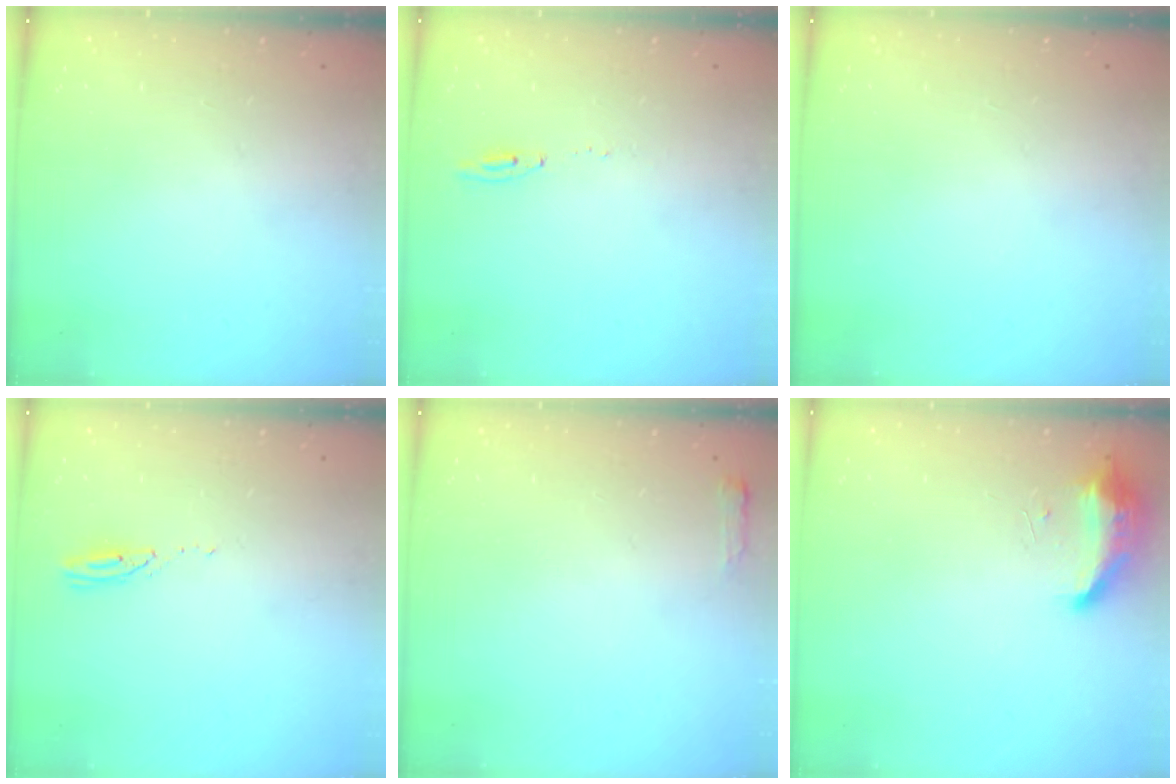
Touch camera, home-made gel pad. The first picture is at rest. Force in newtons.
{"total": 5.2, "press": 5.2, "slide": 0.5}
{"total": 0.0}
{"total": 3.0, "press": 3.0, "slide": 0.1}
{"total": 2.7, "press": 2.6, "slide": 0.5}
{"total": 14.4, "press": 9.5, "slide": 10.8}